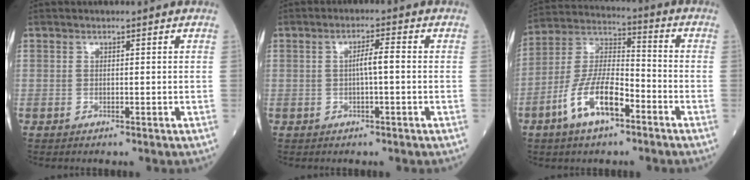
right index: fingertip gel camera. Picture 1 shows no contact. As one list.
[{"total": 3.0, "force": [-0.1, 0.2, 3.0], "torque": [-0.053, 0.004, -0.003]}, {"total": 11.8, "force": [-5.9, 4.0, 9.3], "torque": [-0.197, 0.006, -0.113]}]